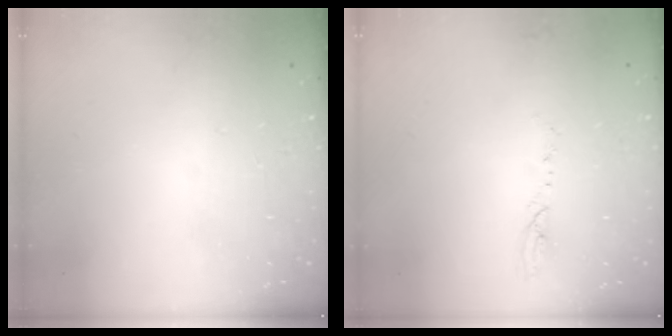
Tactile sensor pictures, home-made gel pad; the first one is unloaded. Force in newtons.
{"total": 4.7, "press": 4.7, "slide": 0.5}